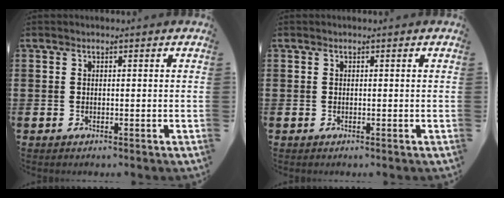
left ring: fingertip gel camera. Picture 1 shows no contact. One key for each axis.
{"total": 0.0}